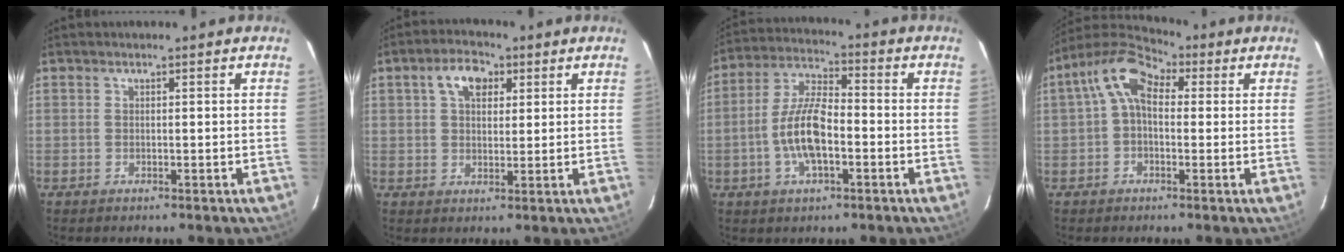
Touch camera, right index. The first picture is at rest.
{"total": 6.1, "force": [2.5, 3.8, 4.0], "torque": [-0.068, 0.022, 0.044]}
{"total": 10.8, "force": [-2.9, 4.2, 9.5], "torque": [-0.196, 0.008, -0.054]}
{"total": 8.6, "force": [1.4, 5.6, 6.4], "torque": [-0.121, 0.034, 0.014]}